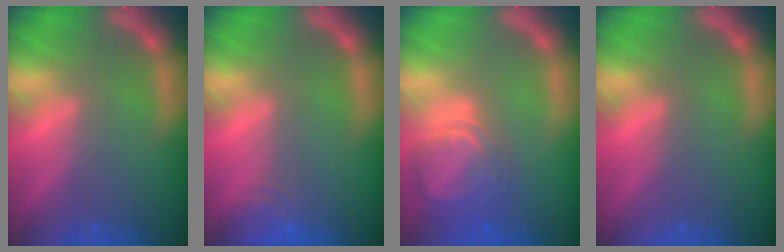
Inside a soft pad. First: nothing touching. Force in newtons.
{"total": 3.0}
{"total": 6.5}
{"total": 0.0}